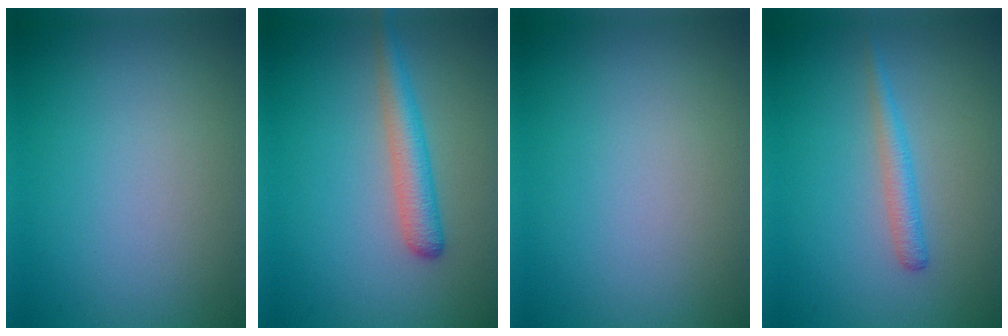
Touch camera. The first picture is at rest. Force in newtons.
{"total": 2.9, "press": 2.9, "slide": 0.1}
{"total": 0.0}
{"total": 1.7, "press": 1.7, "slide": 0.1}